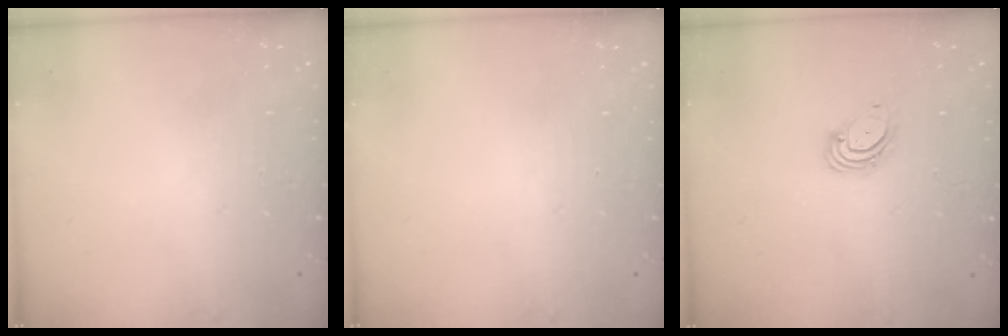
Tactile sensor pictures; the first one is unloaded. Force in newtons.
{"total": 0.0}
{"total": 3.4, "press": 3.4, "slide": 0.3}